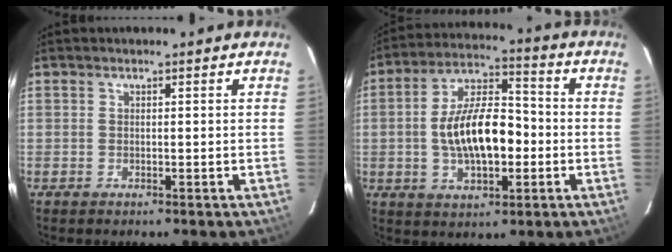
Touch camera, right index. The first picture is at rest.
{"total": 14.0, "force": [-1.9, 6.6, 12.2], "torque": [-0.226, 0.016, -0.029]}